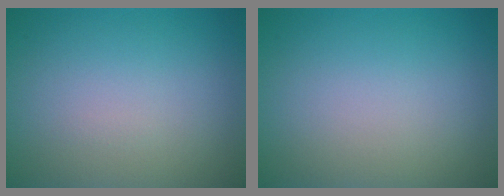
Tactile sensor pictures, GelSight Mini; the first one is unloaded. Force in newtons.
{"total": 0.0}